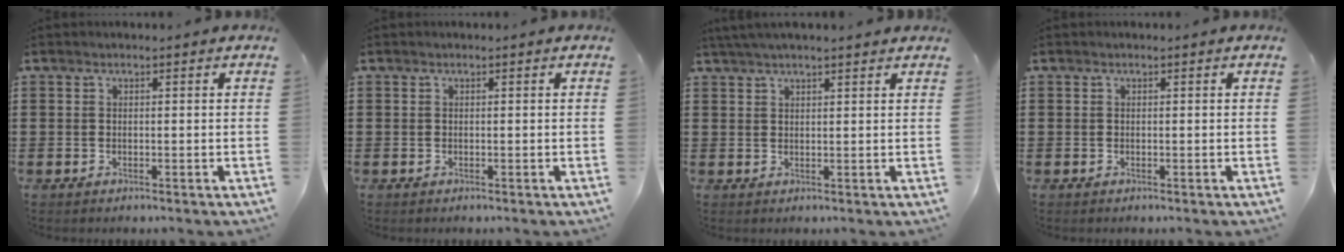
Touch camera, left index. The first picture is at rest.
{"total": 0.0}
{"total": 2.4, "force": [2.0, 0.2, 1.3], "torque": [-0.029, 0.003, 0.038]}
{"total": 0.0}